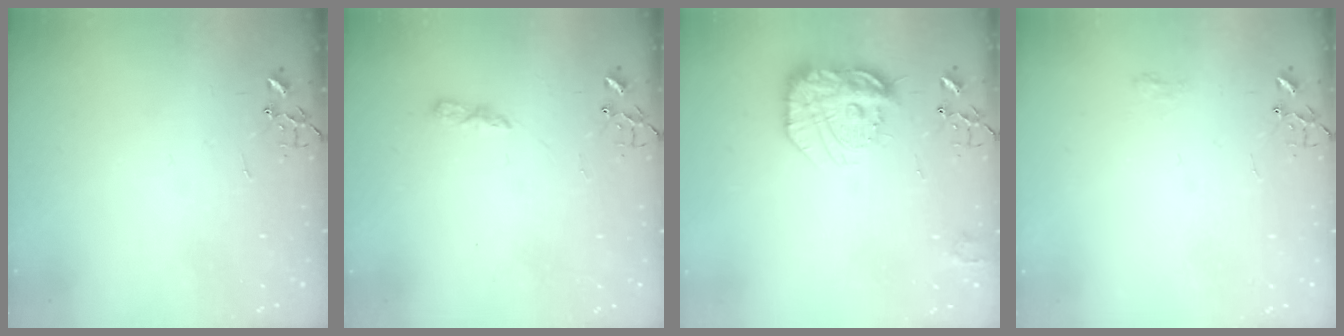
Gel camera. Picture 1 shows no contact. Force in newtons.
{"total": 4.6, "press": 4.6, "slide": 0.6}
{"total": 18.7, "press": 18.6, "slide": 1.6}
{"total": 6.5, "press": 6.5, "slide": 0.6}